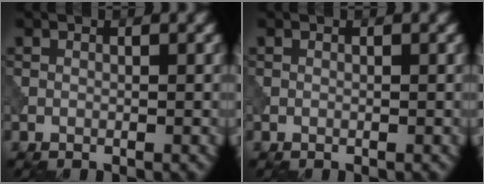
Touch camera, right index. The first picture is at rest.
{"total": 0.0}